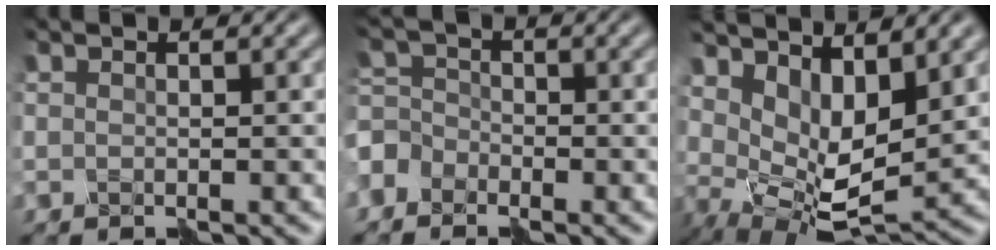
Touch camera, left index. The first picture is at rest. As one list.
[{"total": 4.4, "force": [-3.4, 2.4, 1.2], "torque": [-0.019, 0.006, -0.064]}, {"total": 6.2, "force": [1.9, 3.2, 5.0], "torque": [-0.100, -0.023, 0.044]}]